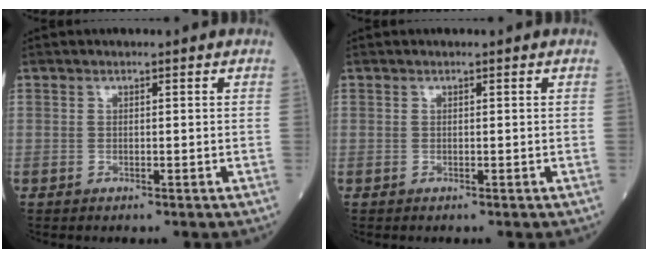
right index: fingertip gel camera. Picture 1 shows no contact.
{"total": 0.0}